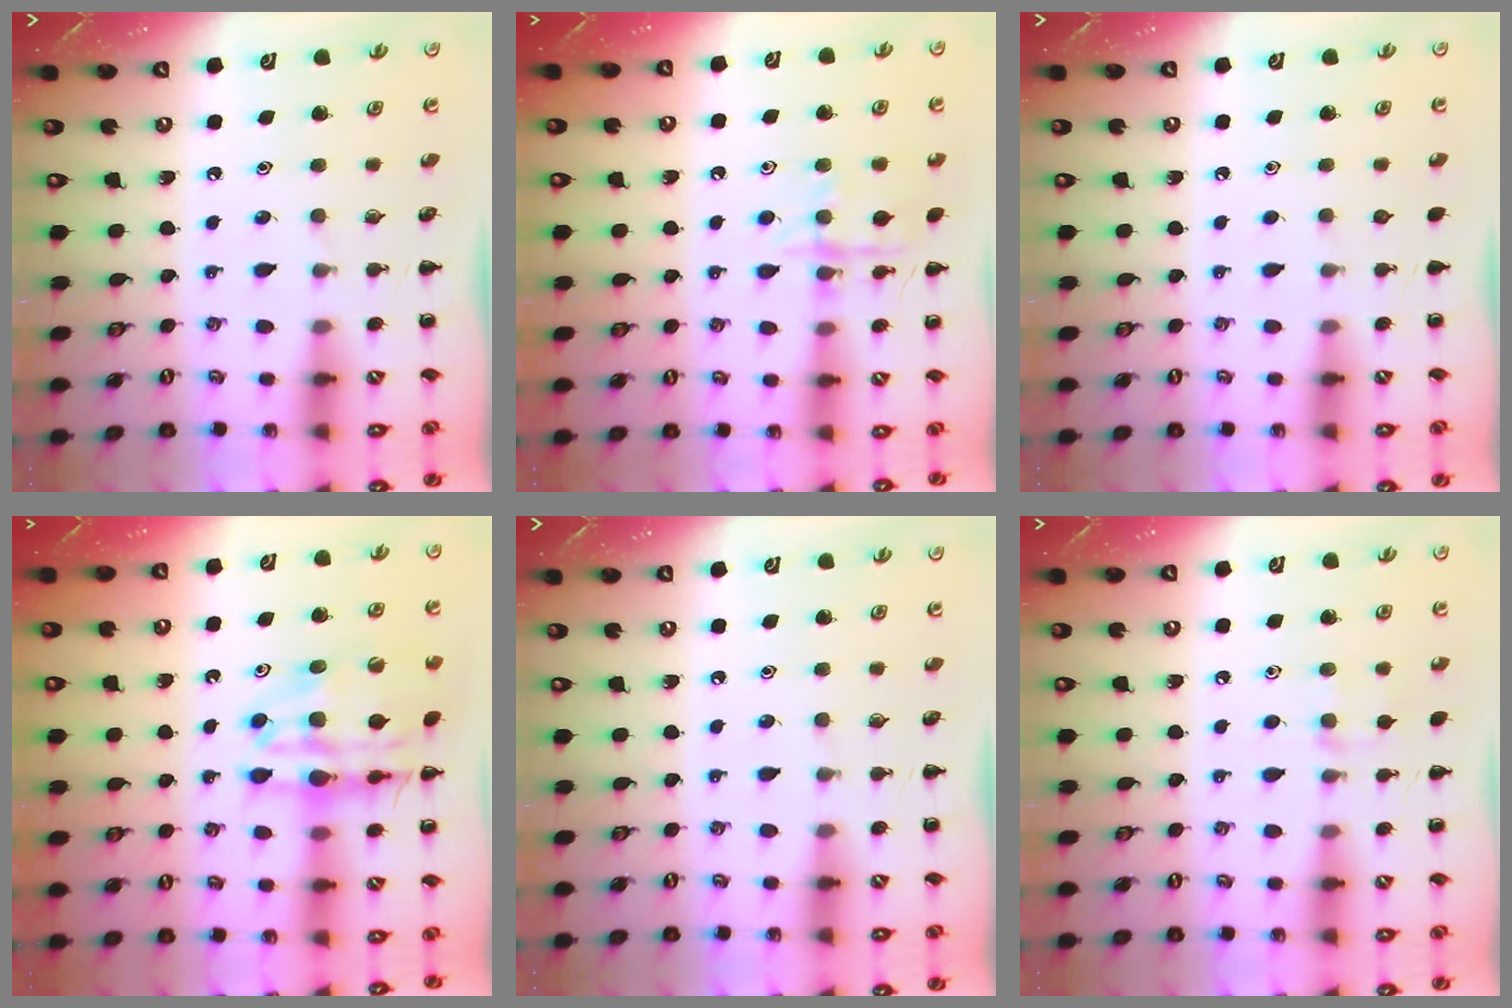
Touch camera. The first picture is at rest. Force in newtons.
{"total": 11.4, "press": 11.4, "slide": 0.6}
{"total": 0.0}
{"total": 16.0, "press": 15.7, "slide": 3.0}
{"total": 0.0}
{"total": 6.3, "press": 6.0, "slide": 2.2}